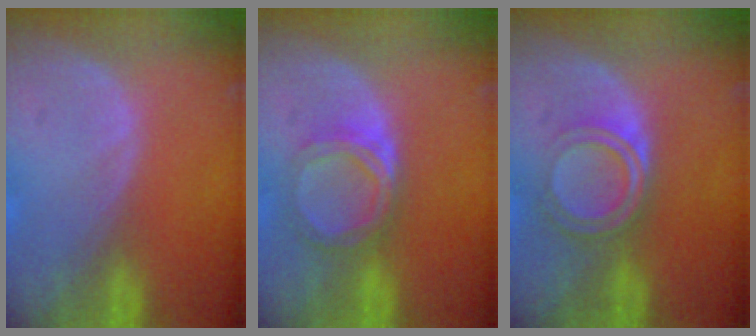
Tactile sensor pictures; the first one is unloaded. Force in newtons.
{"total": 5.4, "press": 4.8, "slide": 2.5}
{"total": 4.8, "press": 4.7, "slide": 1.1}